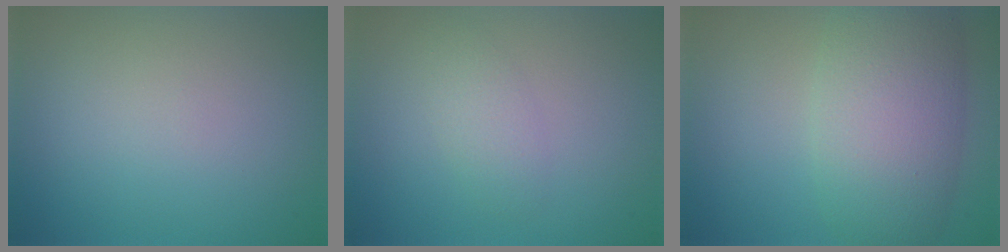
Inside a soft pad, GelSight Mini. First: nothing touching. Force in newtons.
{"total": 1.7, "press": 1.7, "slide": 0.1}
{"total": 7.9, "press": 7.9, "slide": 0.5}